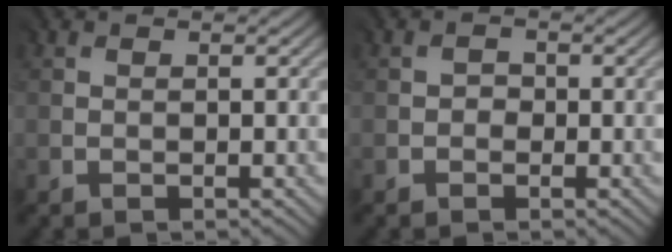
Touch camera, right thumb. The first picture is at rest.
{"total": 1.0, "force": [-0.7, 0.7, 0.0], "torque": [0.007, 0.001, -0.012]}